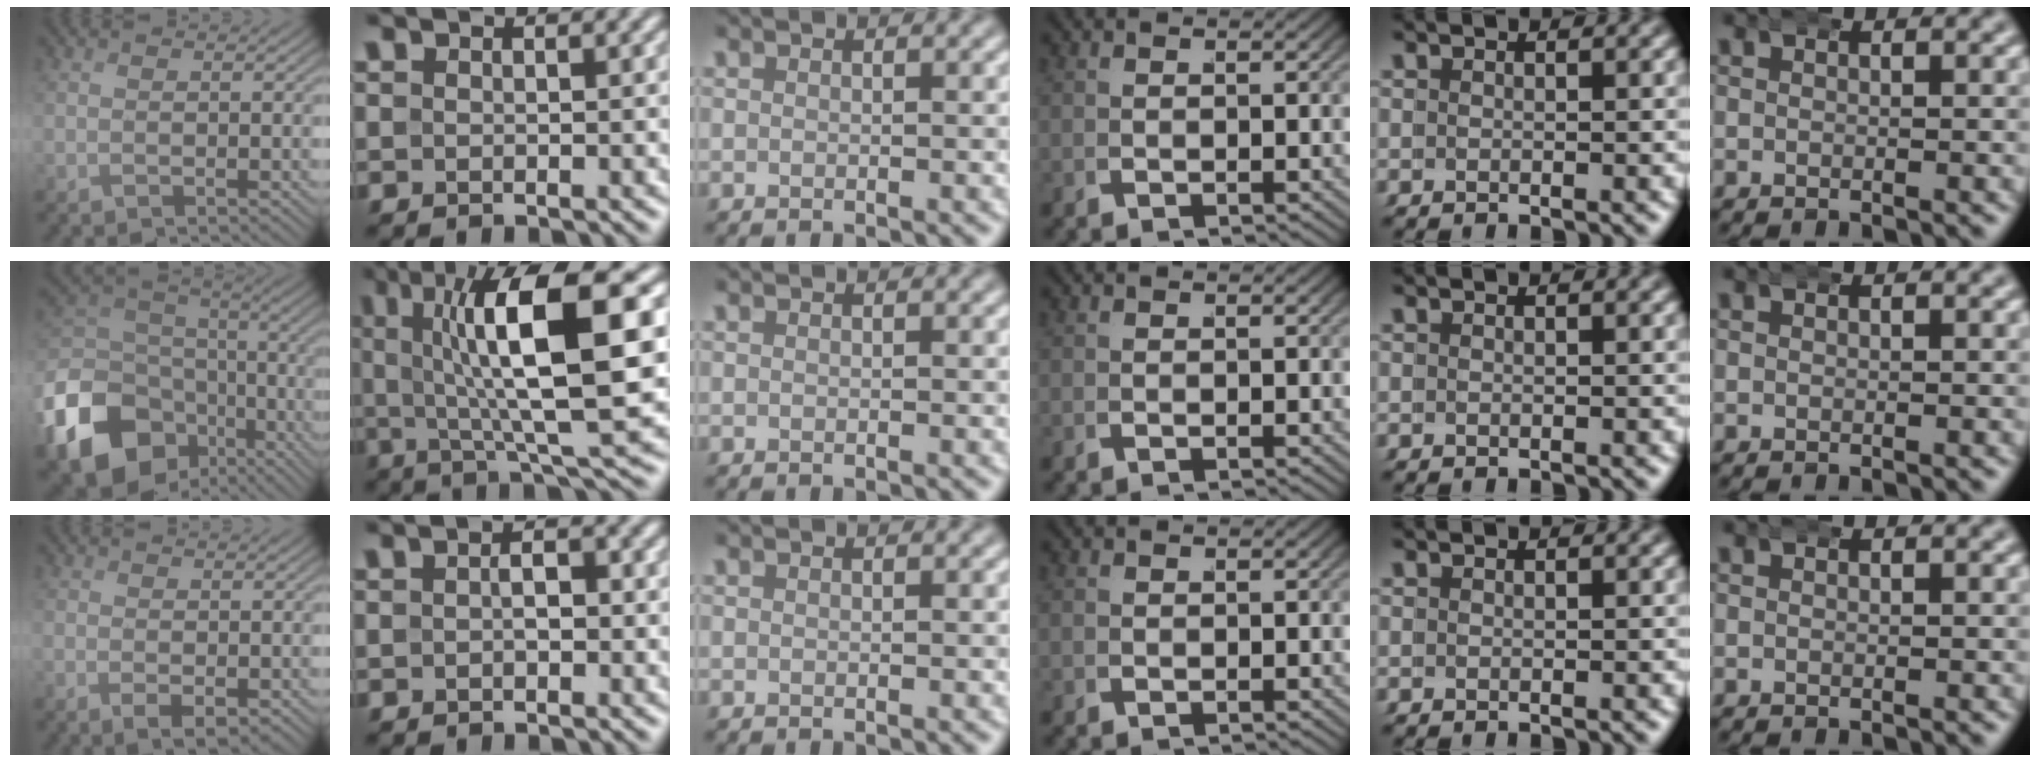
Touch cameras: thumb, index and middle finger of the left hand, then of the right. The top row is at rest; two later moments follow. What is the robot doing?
{"motion": "wrap", "object": "bandana"}